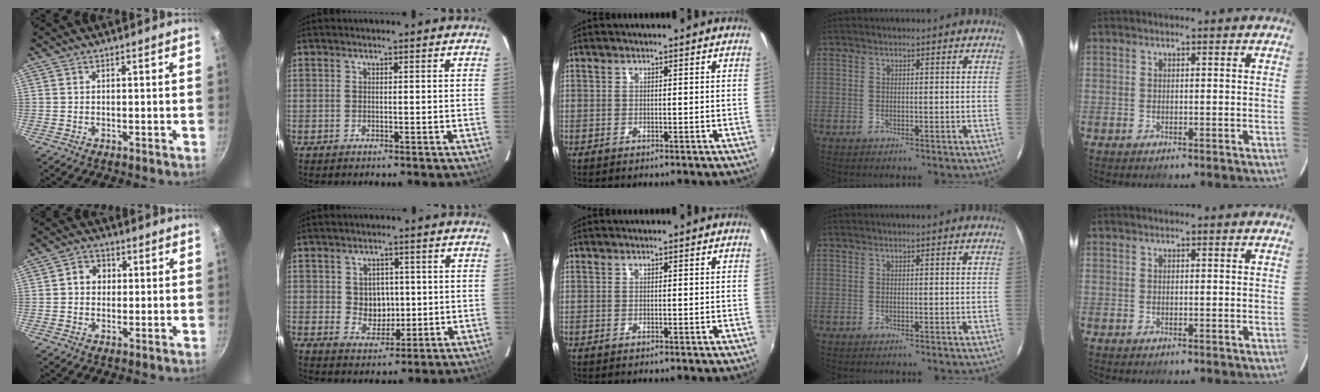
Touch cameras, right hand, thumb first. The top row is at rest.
{"thumb": {"total": 4.4, "force": [0.5, 3.8, 2.1], "torque": [-0.012, 0.007, 0.001]}, "index": {"total": 5.7, "force": [0.4, 5.1, 2.5], "torque": [-0.044, 0.005, 0.018]}}